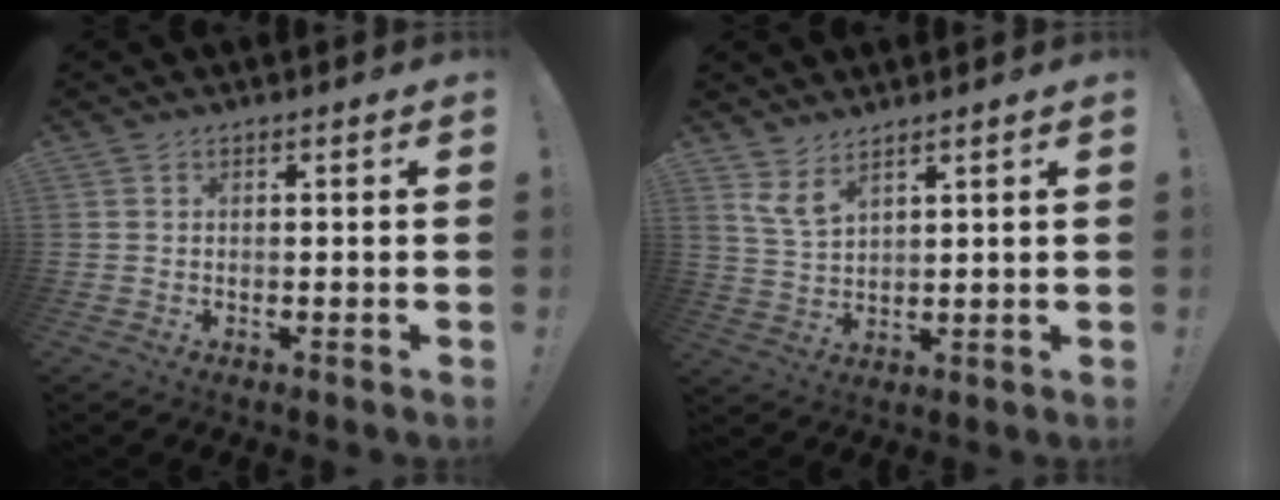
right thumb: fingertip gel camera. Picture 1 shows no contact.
{"total": 6.1, "force": [4.4, 2.3, 3.6], "torque": [-0.069, -0.023, 0.084]}